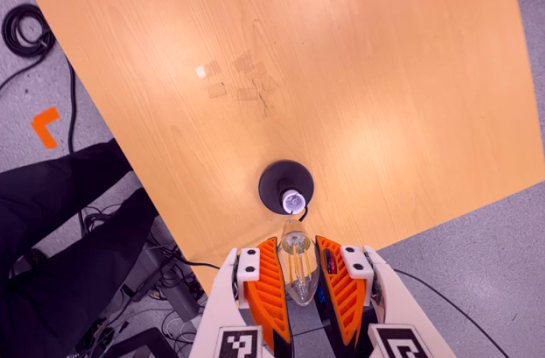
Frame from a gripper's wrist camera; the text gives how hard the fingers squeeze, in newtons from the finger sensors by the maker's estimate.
{"total": 12.7, "left": 13.1, "right": 12.3}